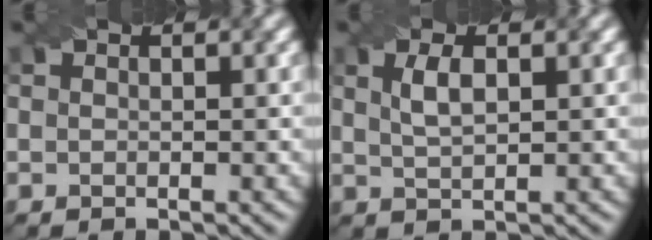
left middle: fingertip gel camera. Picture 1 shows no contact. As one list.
[{"total": 2.3, "force": [0.8, 0.9, 2.0], "torque": [-0.043, 0.003, 0.018]}]